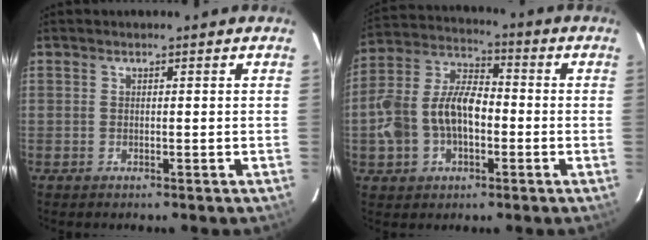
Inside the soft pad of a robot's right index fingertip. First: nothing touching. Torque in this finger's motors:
{"motor_torque": [0.51, -0.16, 0.39, 0.12]}